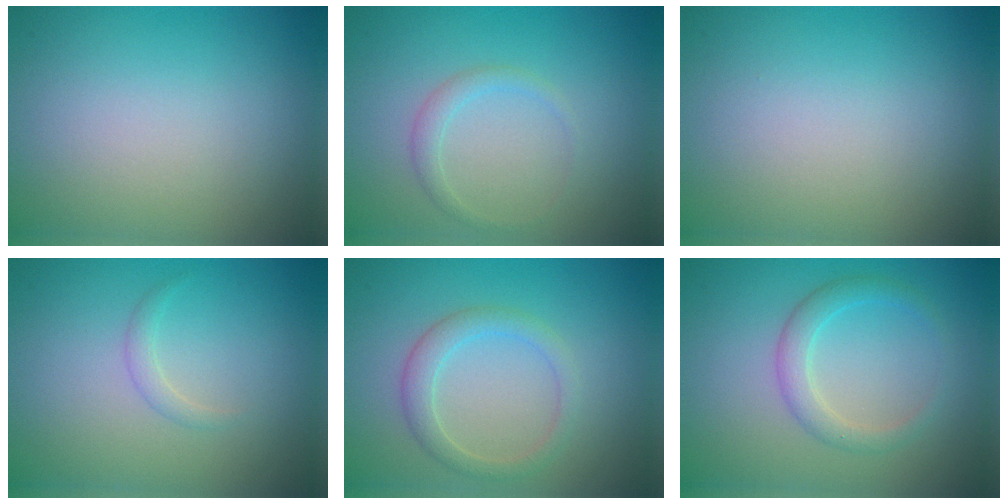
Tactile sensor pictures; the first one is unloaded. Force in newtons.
{"total": 1.3, "press": 1.3, "slide": 0.0}
{"total": 0.0}
{"total": 0.9, "press": 0.9, "slide": 0.1}
{"total": 2.4, "press": 2.4, "slide": 0.0}
{"total": 2.4, "press": 2.3, "slide": 0.2}